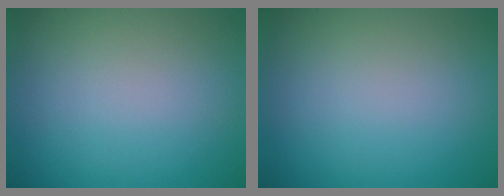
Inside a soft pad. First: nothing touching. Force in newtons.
{"total": 0.0}